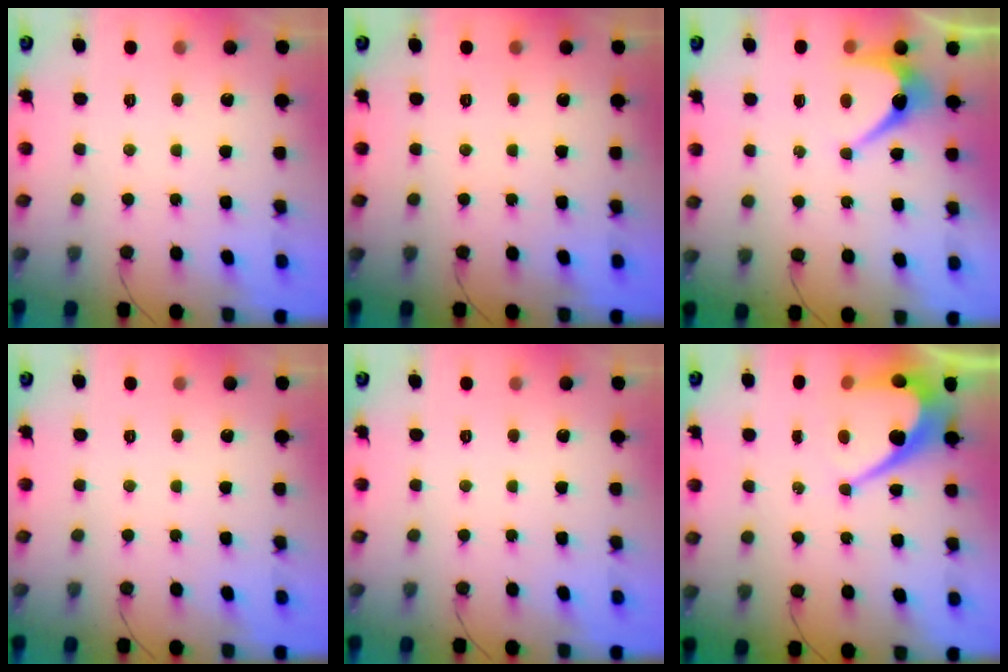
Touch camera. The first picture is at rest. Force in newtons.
{"total": 0.0}
{"total": 6.8, "press": 6.7, "slide": 0.6}
{"total": 0.0}
{"total": 0.0}
{"total": 10.5, "press": 10.5, "slide": 0.9}